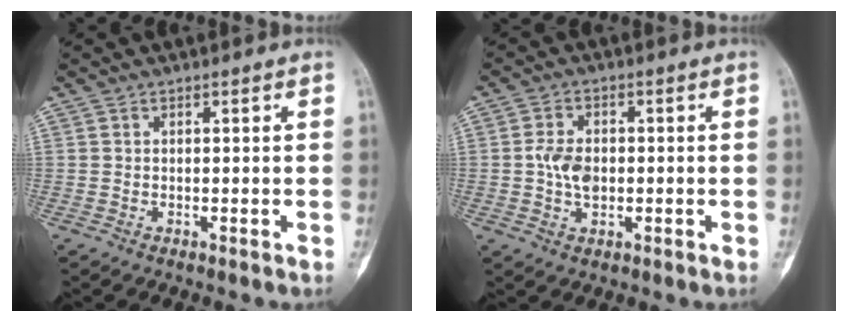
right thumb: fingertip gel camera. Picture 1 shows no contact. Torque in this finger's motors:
{"motor_torque": [0.77, 0.65, 0.13, -0.17, 0.01]}